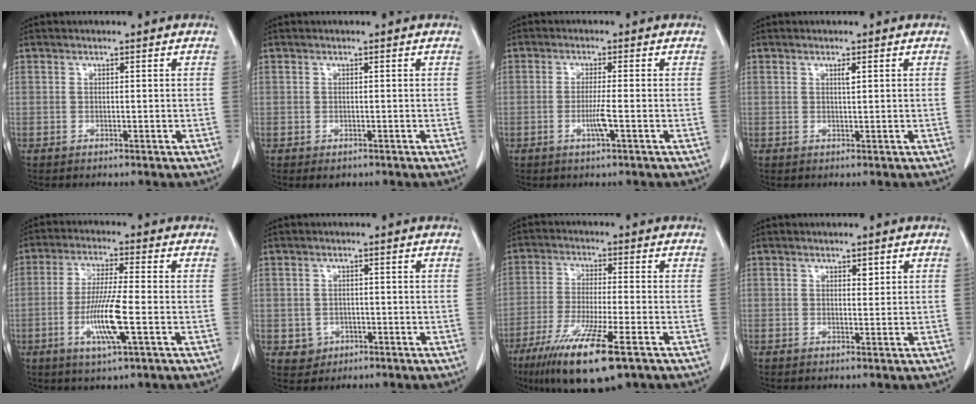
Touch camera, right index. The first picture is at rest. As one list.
[{"total": 1.2, "force": [-0.7, 0.9, 0.5], "torque": [-0.007, 0.000, -0.003]}, {"total": 3.1, "force": [-1.0, -0.3, 2.9], "torque": [-0.059, -0.005, -0.019]}, {"total": 0.9, "force": [0.4, 0.0, 0.8], "torque": [-0.017, -0.001, 0.007]}, {"total": 9.0, "force": [-2.5, 0.1, 8.6], "torque": [-0.170, -0.012, -0.050]}, {"total": 3.0, "force": [-0.9, 2.8, 0.5], "torque": [-0.002, 0.007, -0.006]}, {"total": 13.7, "force": [-8.0, 1.6, 11.1], "torque": [-0.209, -0.039, -0.138]}, {"total": 0.9, "force": [0.5, 0.4, 0.6], "torque": [-0.007, -0.003, 0.007]}]